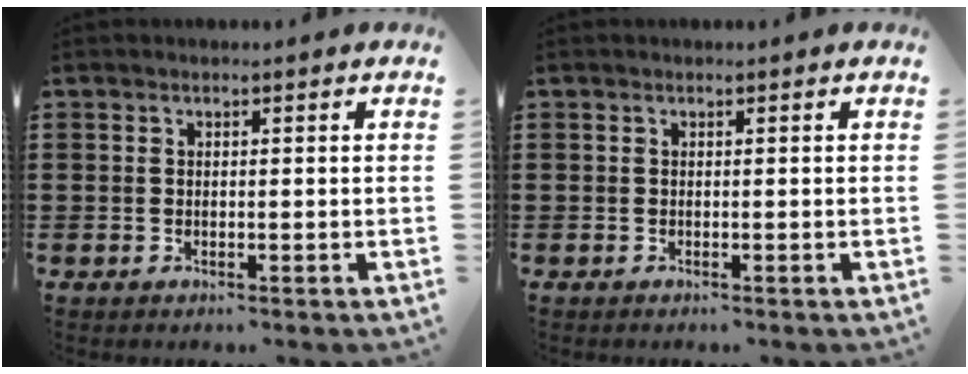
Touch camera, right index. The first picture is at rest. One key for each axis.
{"total": 0.0}